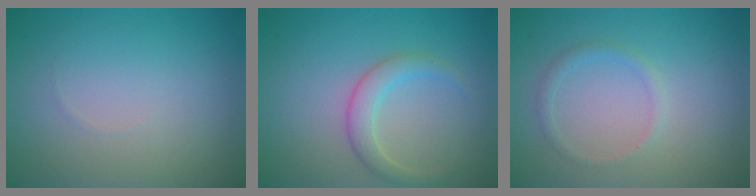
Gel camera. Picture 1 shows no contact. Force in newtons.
{"total": 2.4, "press": 2.4, "slide": 0.1}
{"total": 1.2, "press": 1.2, "slide": 0.1}